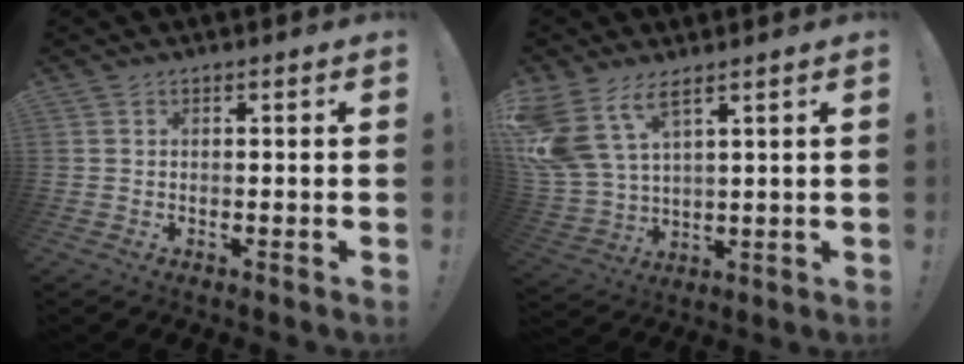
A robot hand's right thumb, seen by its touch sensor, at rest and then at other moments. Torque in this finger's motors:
{"motor_torque": [2.02, 2.53, 1.89, 0.88, 0.21]}